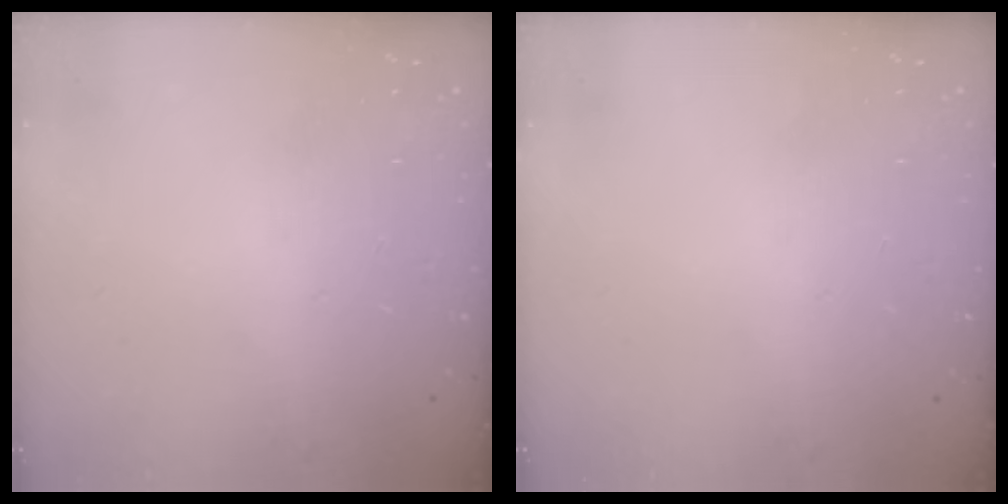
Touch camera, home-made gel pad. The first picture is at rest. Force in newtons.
{"total": 0.0}